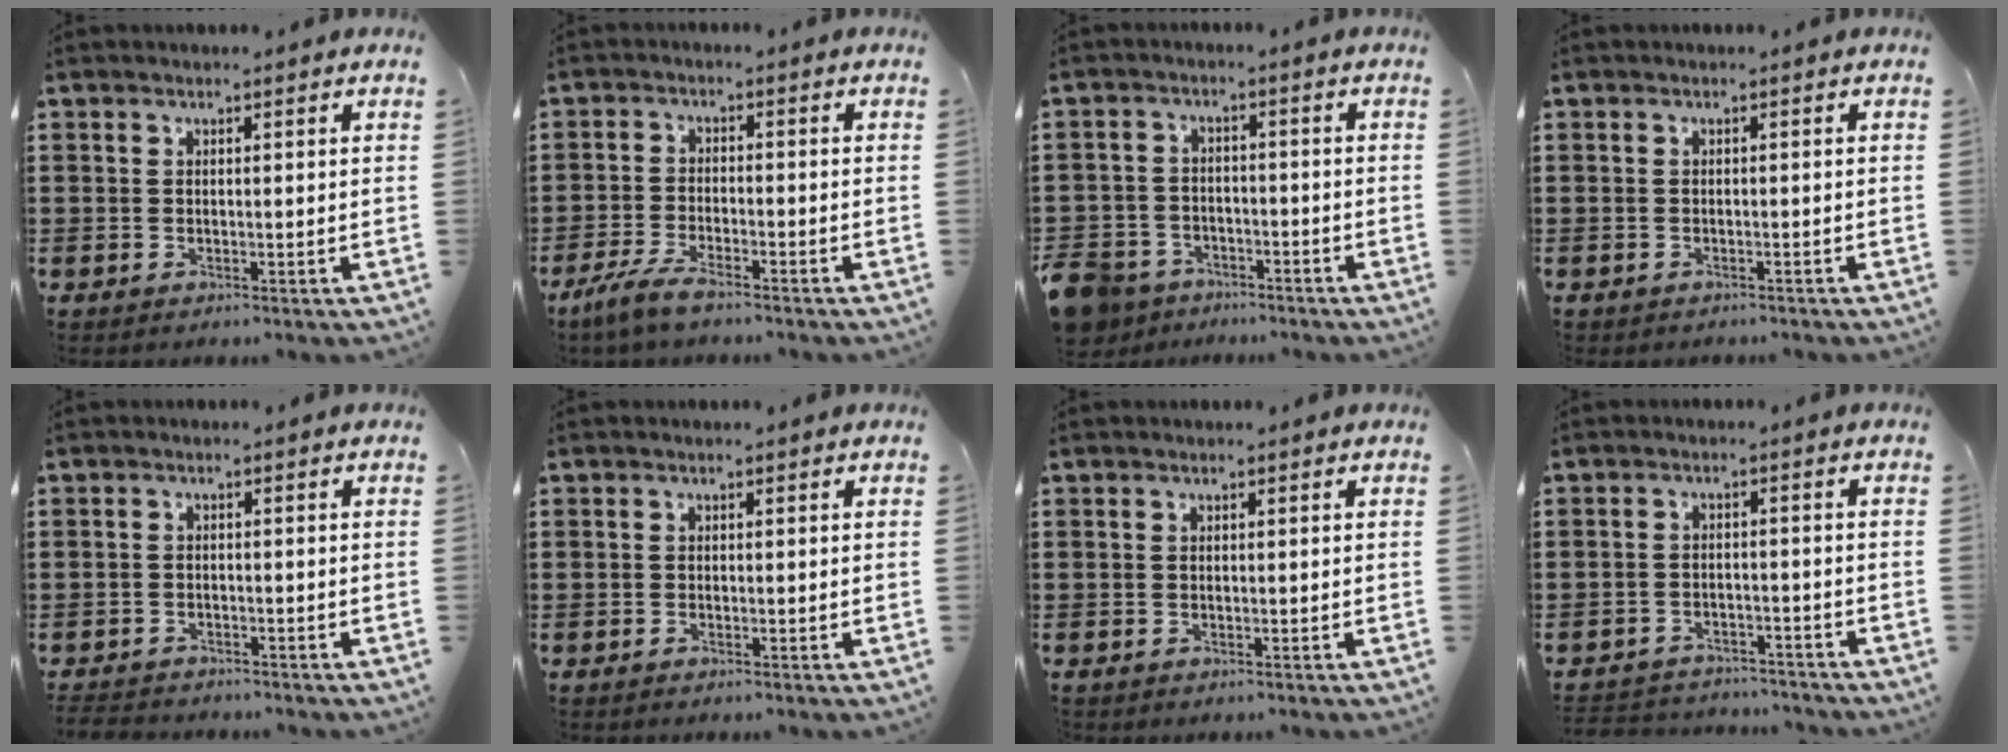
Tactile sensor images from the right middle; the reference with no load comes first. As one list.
[{"total": 4.2, "force": [-3.4, 0.4, 2.4], "torque": [-0.061, -0.010, -0.069]}, {"total": 5.2, "force": [-4.5, 2.4, 1.3], "torque": [-0.057, 0.003, -0.099]}, {"total": 0.5, "force": [-0.5, 0.1, 0.0], "torque": [-0.002, -0.001, -0.011]}, {"total": 2.2, "force": [-2.2, 0.4, -0.1], "torque": [-0.005, -0.003, -0.048]}, {"total": 0.0}, {"total": 0.0}, {"total": 3.0, "force": [-2.9, 0.5, -0.2], "torque": [-0.005, -0.001, -0.064]}]